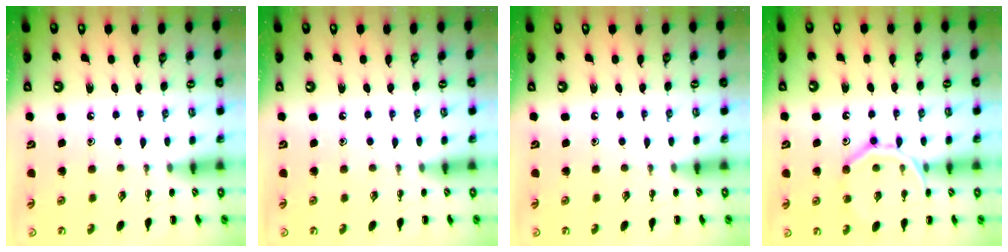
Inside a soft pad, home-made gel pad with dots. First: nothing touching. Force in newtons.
{"total": 0.0}
{"total": 0.0}
{"total": 14.2, "press": 14.1, "slide": 1.0}